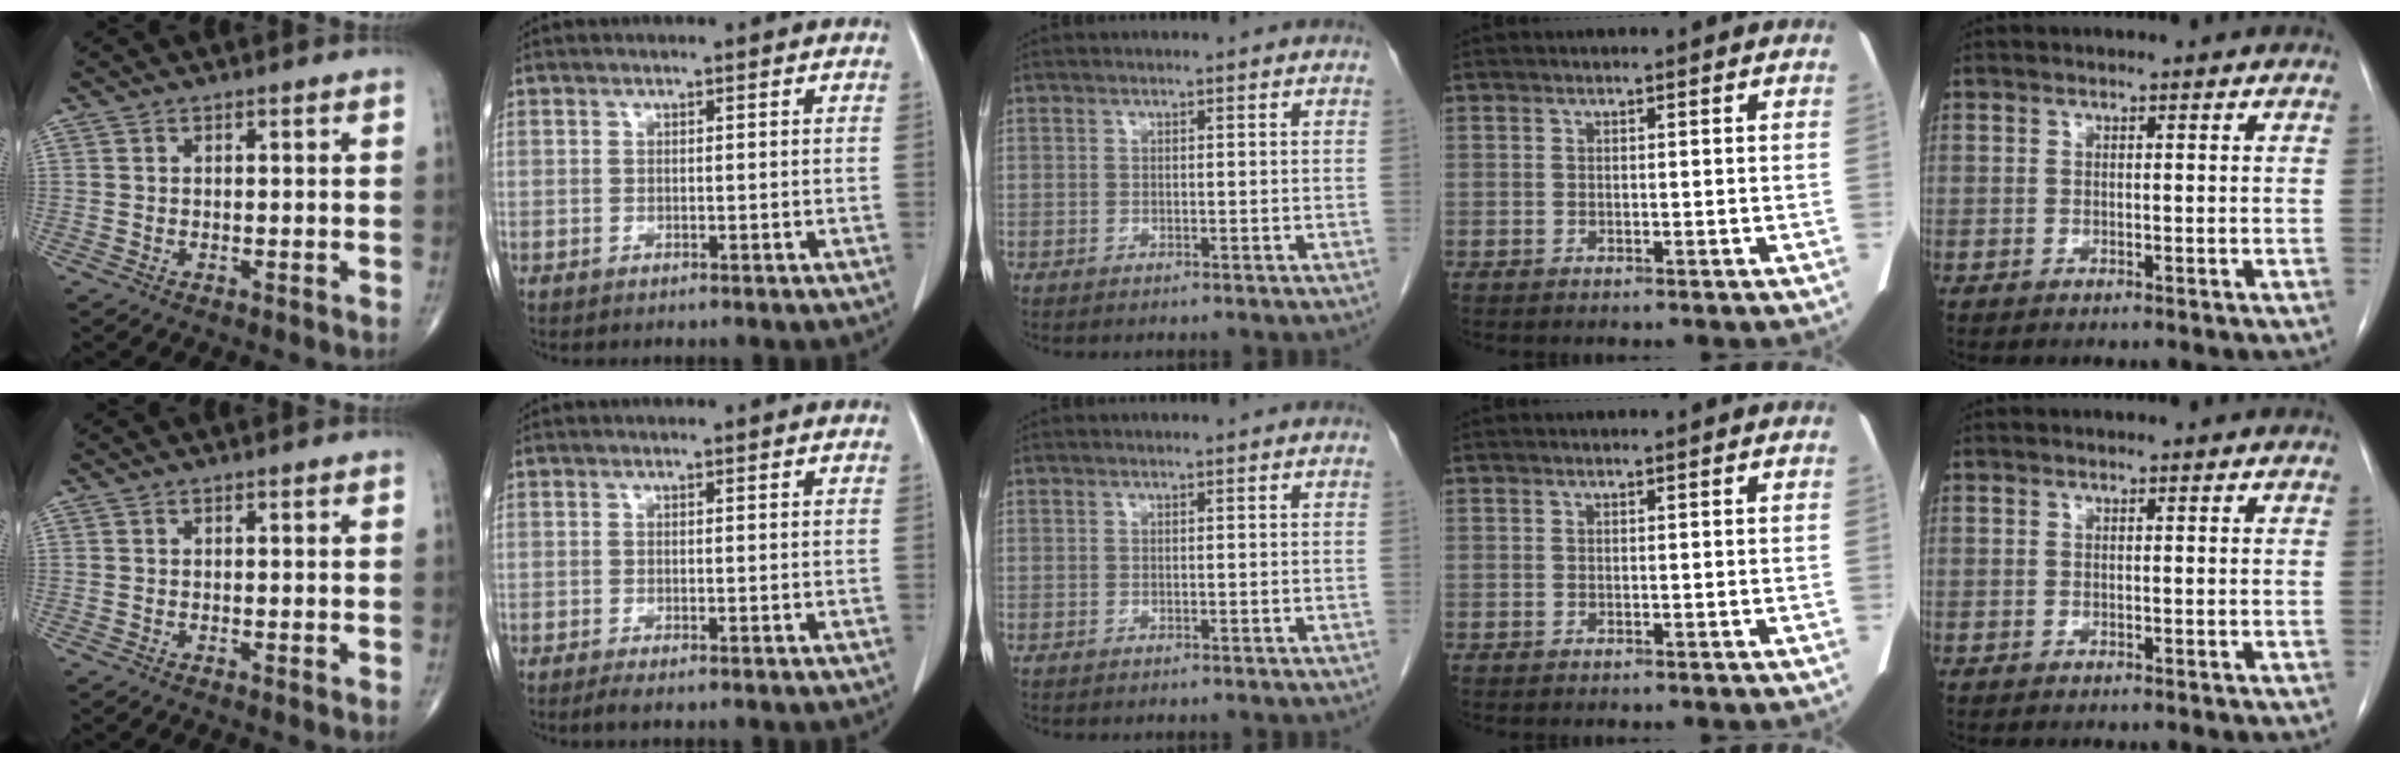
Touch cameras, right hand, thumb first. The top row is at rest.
{"thumb": {"total": 0.5, "force": [0.0, 0.2, 0.5], "torque": [-0.012, -0.003, -0.002]}, "index": {"total": 1.5, "force": [-1.1, 0.0, 1.1], "torque": [-0.021, -0.006, -0.019]}}